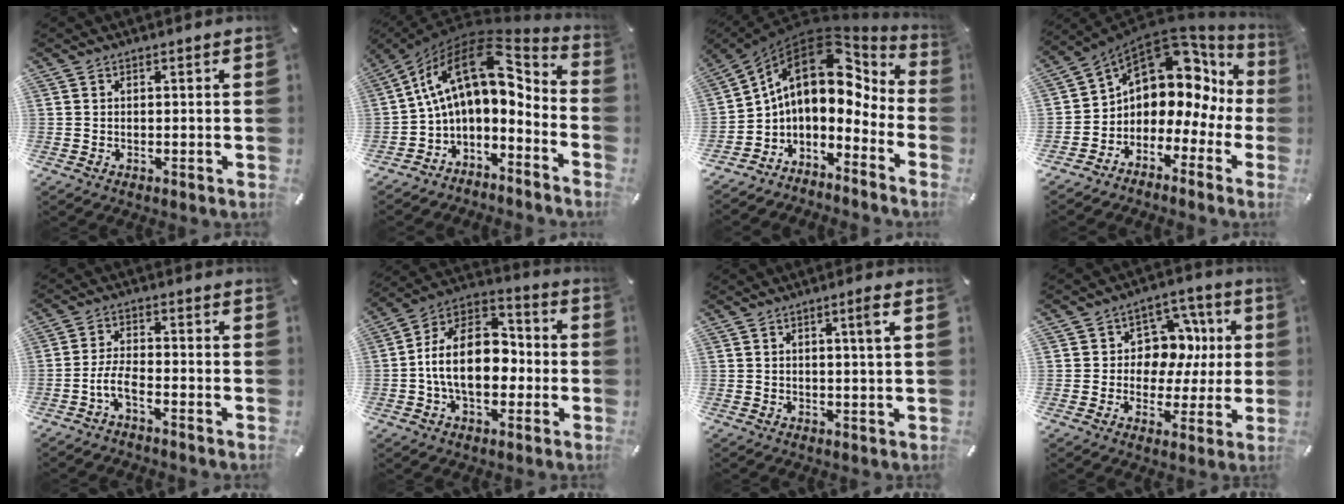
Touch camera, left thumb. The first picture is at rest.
{"total": 16.8, "force": [4.6, 8.9, 13.4], "torque": [-0.253, -0.038, 0.081]}
{"total": 15.2, "force": [4.3, 9.4, 11.1], "torque": [-0.184, -0.032, 0.069]}
{"total": 9.3, "force": [4.4, 7.1, 4.3], "torque": [-0.079, -0.049, 0.072]}
{"total": 5.4, "force": [-3.1, 1.9, 4.0], "torque": [-0.094, 0.004, -0.060]}
{"total": 16.7, "force": [-2.3, 11.4, 12.0], "torque": [-0.224, 0.019, -0.044]}
{"total": 3.5, "force": [1.1, 0.0, 3.3], "torque": [-0.057, -0.005, 0.014]}
{"total": 10.4, "force": [1.6, 9.4, 4.1], "torque": [-0.049, -0.013, 0.032]}